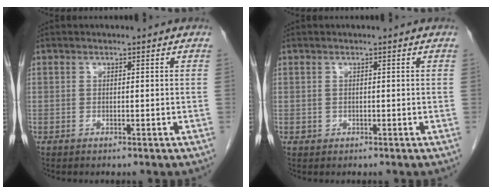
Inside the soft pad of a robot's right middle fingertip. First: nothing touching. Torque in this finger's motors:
{"motor_torque": [0.19, -0.01, 0.00, 0.00]}